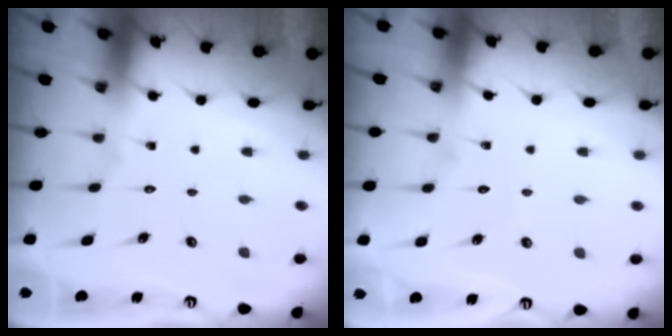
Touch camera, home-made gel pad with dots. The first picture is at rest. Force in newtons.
{"total": 2.9, "press": 2.9, "slide": 0.3}